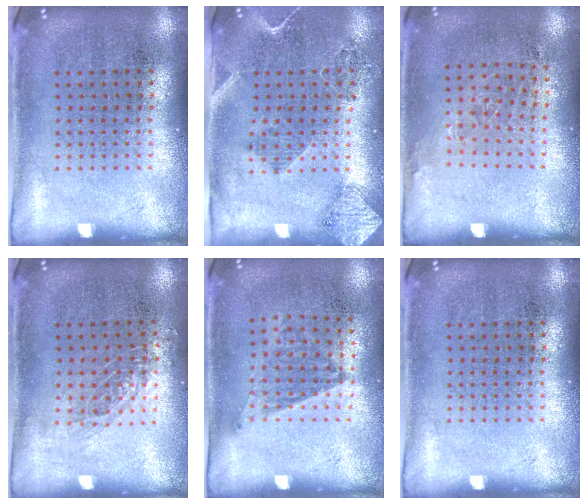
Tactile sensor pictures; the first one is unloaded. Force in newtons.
{"total": 1.8, "press": 1.6, "slide": 0.8}
{"total": 0.9, "press": 0.7, "slide": 0.6}
{"total": 0.8, "press": 0.8, "slide": 0.2}
{"total": 1.2, "press": 0.9, "slide": 0.7}
{"total": 0.0}